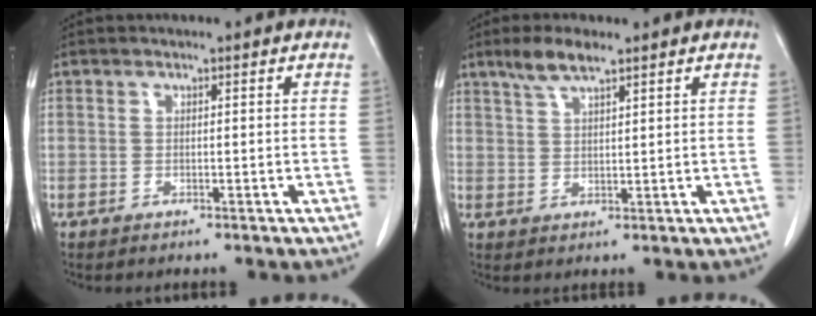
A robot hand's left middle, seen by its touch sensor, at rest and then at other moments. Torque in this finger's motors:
{"motor_torque": [0.68, -0.58, 0.07, 0.05]}